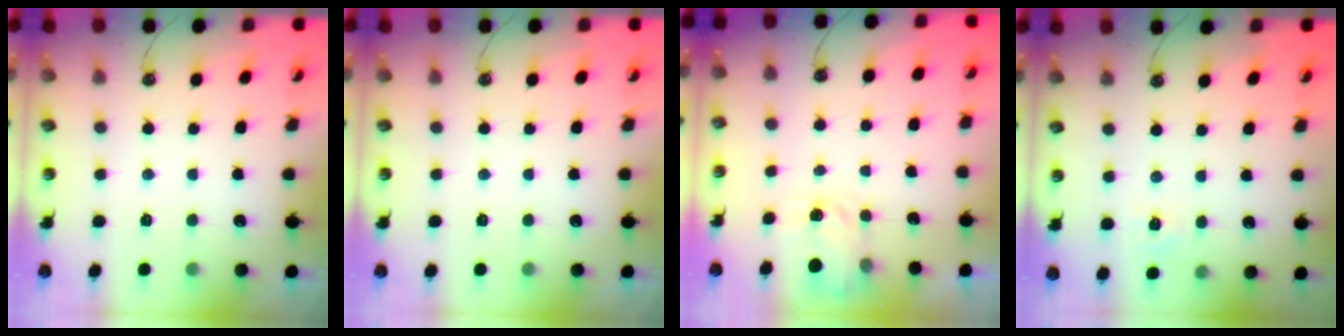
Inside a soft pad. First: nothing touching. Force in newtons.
{"total": 0.0}
{"total": 2.6, "press": 2.6, "slide": 0.4}
{"total": 3.9, "press": 3.9, "slide": 0.5}